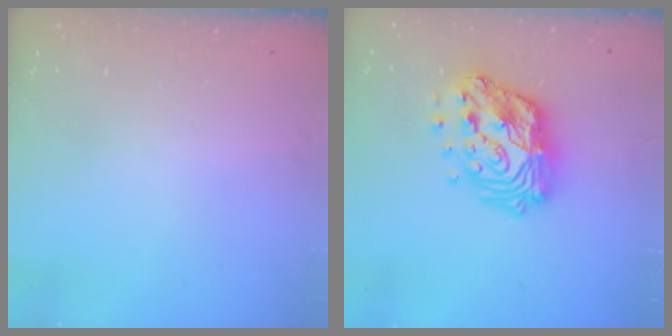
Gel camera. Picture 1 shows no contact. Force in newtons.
{"total": 18.3, "press": 18.2, "slide": 1.6}